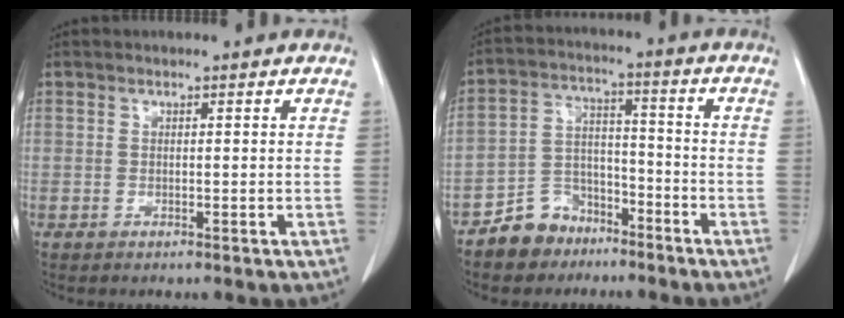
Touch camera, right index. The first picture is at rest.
{"total": 7.8, "force": [-5.7, 5.2, 1.2], "torque": [-0.020, 0.020, -0.100]}